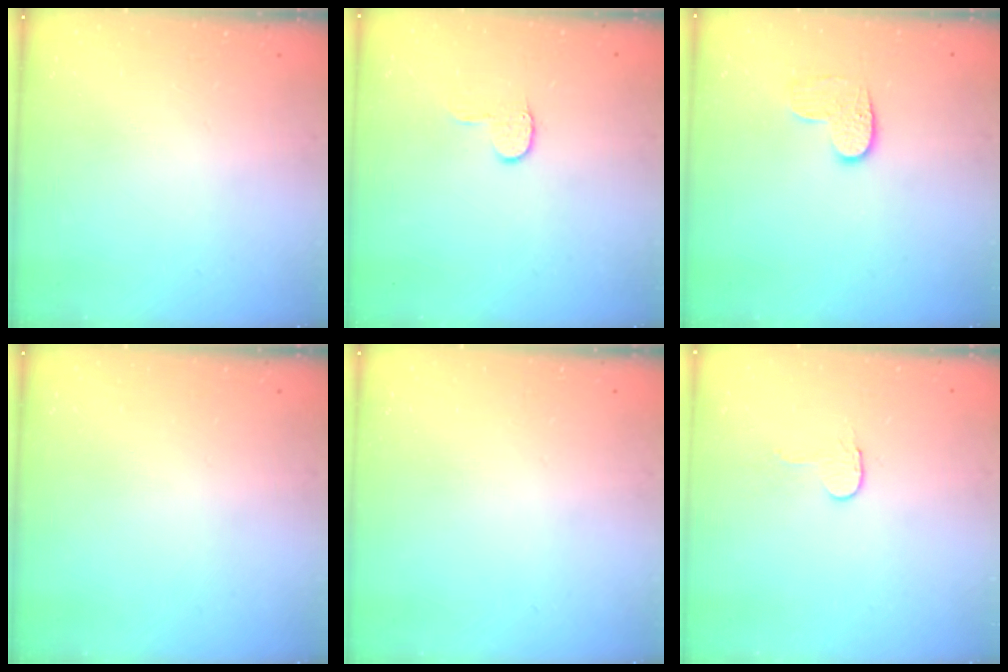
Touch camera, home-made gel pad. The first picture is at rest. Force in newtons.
{"total": 4.6, "press": 4.6, "slide": 0.5}
{"total": 6.6, "press": 6.6, "slide": 0.3}
{"total": 0.0}
{"total": 0.0}
{"total": 2.7, "press": 2.7, "slide": 0.2}